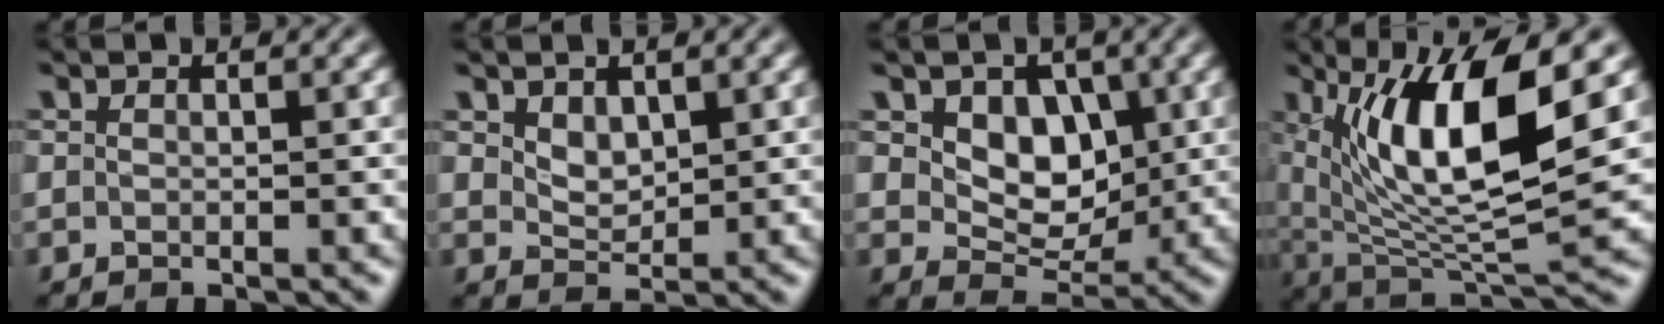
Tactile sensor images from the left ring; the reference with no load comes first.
{"total": 1.9, "force": [1.1, 1.2, 1.1], "torque": [-0.021, -0.006, 0.026]}
{"total": 4.9, "force": [1.3, 3.6, 3.0], "torque": [-0.054, -0.013, 0.015]}
{"total": 11.4, "force": [4.0, 3.2, 10.2], "torque": [-0.178, -0.006, 0.081]}